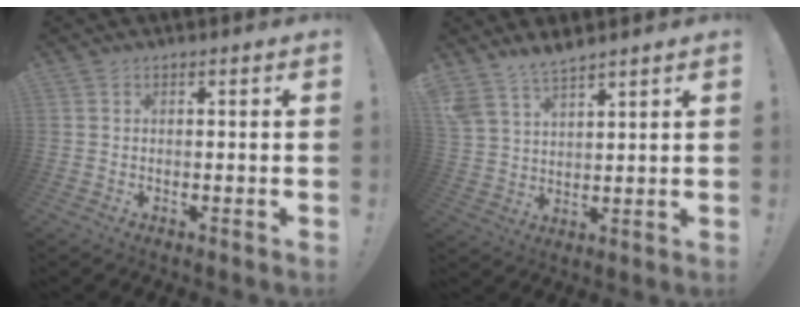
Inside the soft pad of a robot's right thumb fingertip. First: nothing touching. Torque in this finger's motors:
{"motor_torque": [0.28, 1.63, 1.71, 1.06, 0.18]}